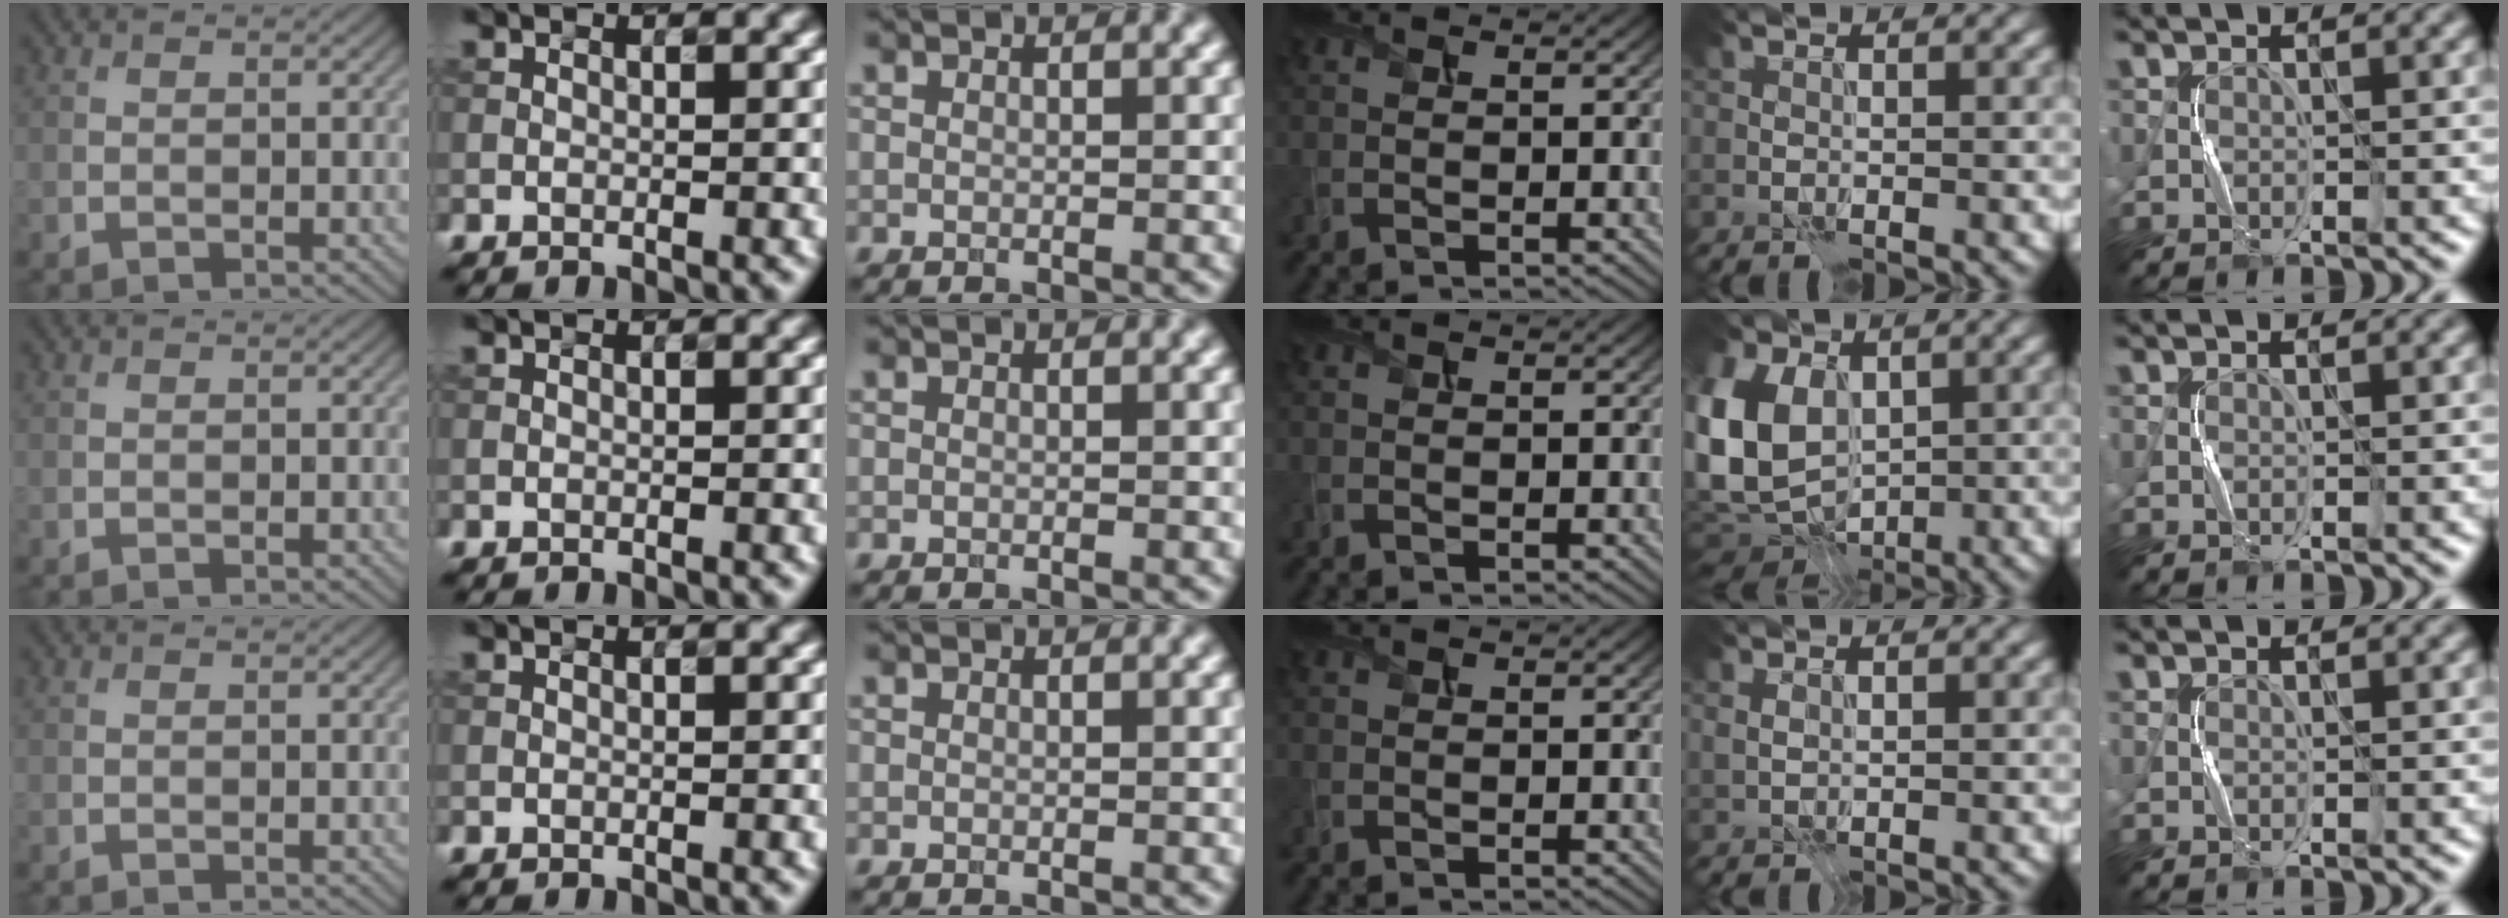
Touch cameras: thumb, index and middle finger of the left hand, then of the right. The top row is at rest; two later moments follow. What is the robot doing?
{"motion": "press", "object": "toy piano key"}